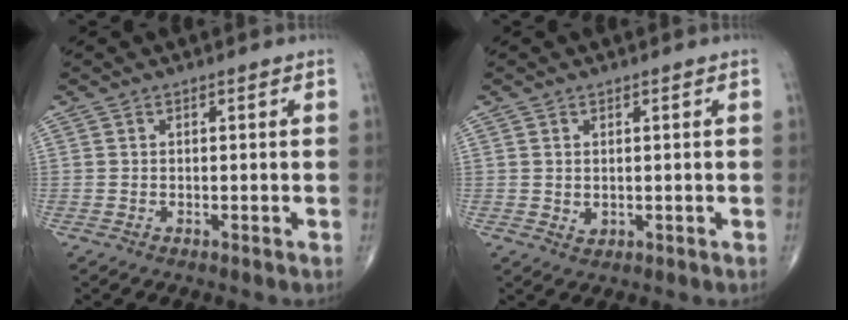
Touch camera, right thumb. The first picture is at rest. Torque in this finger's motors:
{"motor_torque": [-0.21, 0.15, -0.11, 0.01, 0.03]}